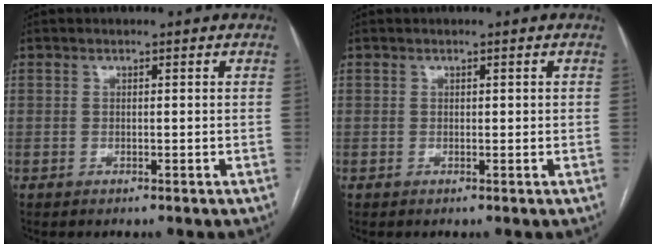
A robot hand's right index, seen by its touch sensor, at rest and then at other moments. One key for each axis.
{"total": 0.6, "fx": 0.2, "fy": 0.3, "fz": 0.5, "tx": -0.006, "ty": 0.005, "tz": 0.005}